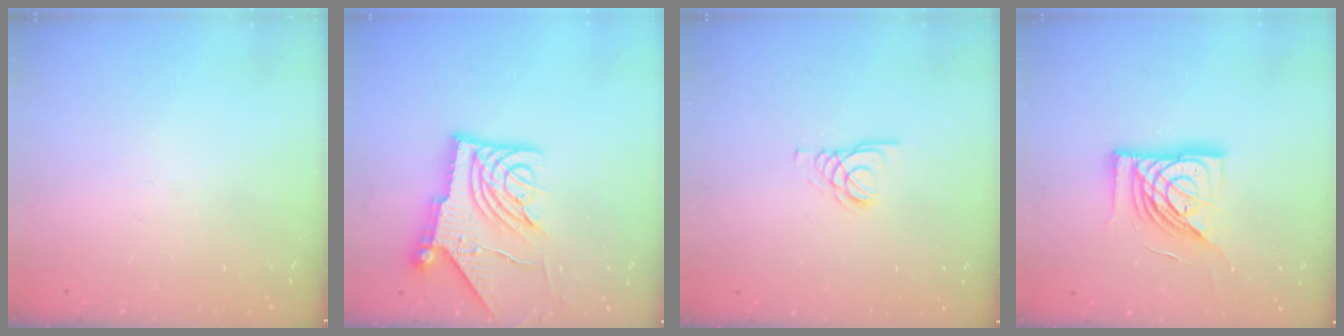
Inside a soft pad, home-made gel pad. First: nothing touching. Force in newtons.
{"total": 13.5, "press": 13.4, "slide": 1.6}
{"total": 2.1, "press": 2.1, "slide": 0.2}
{"total": 16.5, "press": 16.3, "slide": 2.1}